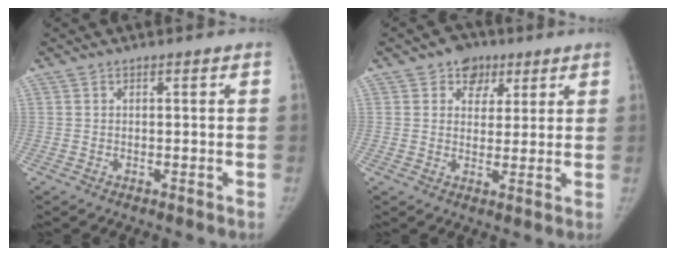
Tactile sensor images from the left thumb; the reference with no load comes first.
{"total": 6.1, "force": [3.2, 4.9, 1.9], "torque": [0.007, -0.006, 0.043]}